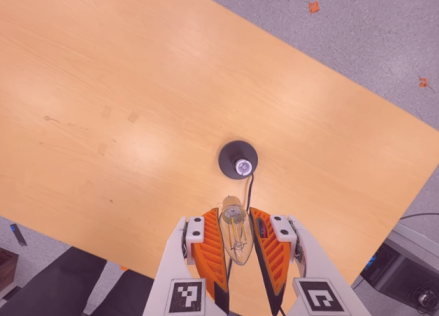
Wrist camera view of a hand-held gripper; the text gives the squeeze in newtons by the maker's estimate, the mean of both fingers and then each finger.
{"total": 12.6, "left": 13.5, "right": 11.7}